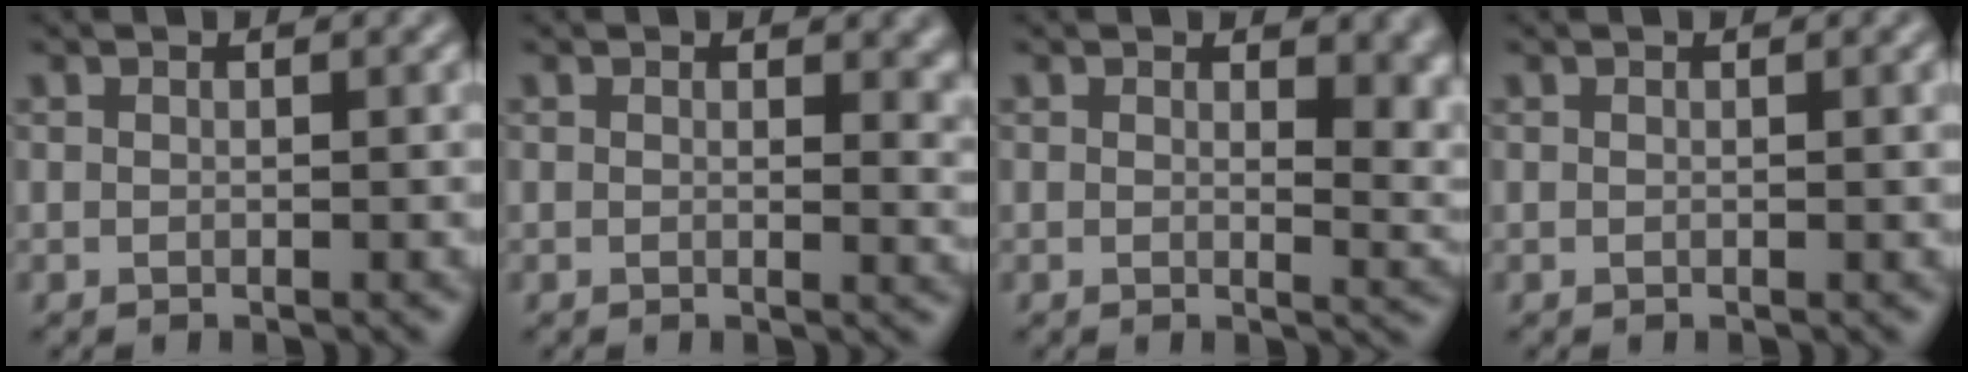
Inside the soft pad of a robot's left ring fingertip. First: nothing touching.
{"total": 2.6, "force": [0.7, 1.5, 2.1], "torque": [-0.018, -0.004, 0.007]}
{"total": 4.6, "force": [1.4, 2.4, 3.7], "torque": [-0.032, -0.011, 0.023]}
{"total": 0.6, "force": [0.1, 0.1, 0.6], "torque": [-0.007, 0.000, 0.001]}